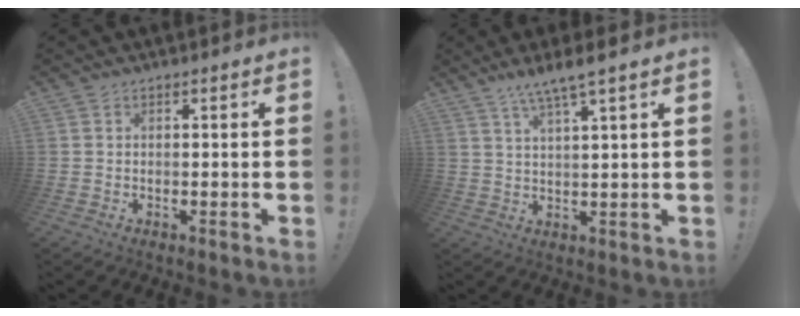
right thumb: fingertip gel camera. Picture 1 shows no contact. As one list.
[{"total": 6.1, "force": [4.5, -0.5, 4.0], "torque": [-0.072, -0.022, 0.074]}]